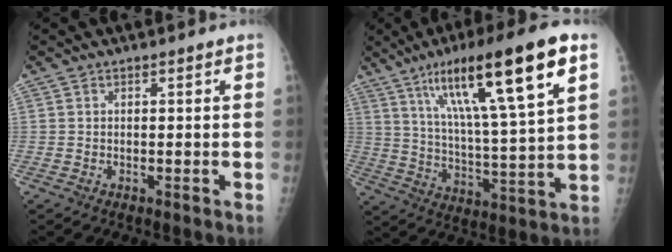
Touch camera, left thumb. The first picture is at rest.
{"total": 21.6, "force": [10.6, 3.1, 18.5], "torque": [-0.294, -0.022, 0.180]}